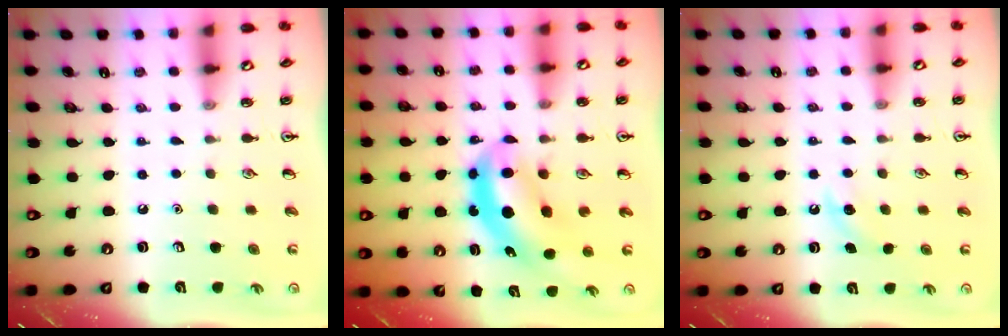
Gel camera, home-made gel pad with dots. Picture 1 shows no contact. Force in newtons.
{"total": 6.9, "press": 6.6, "slide": 1.9}
{"total": 5.2, "press": 4.9, "slide": 1.8}